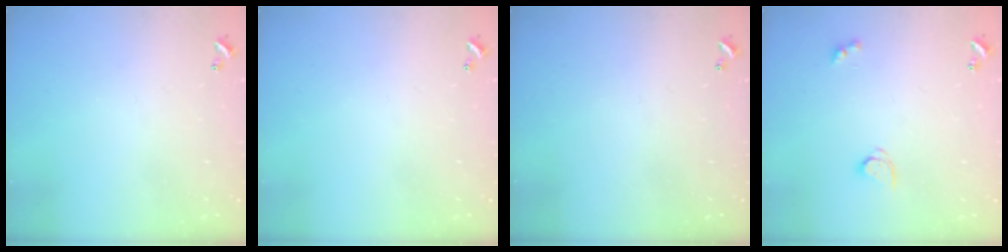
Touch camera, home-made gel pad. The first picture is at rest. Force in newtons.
{"total": 0.0}
{"total": 0.0}
{"total": 2.8, "press": 2.8, "slide": 0.3}